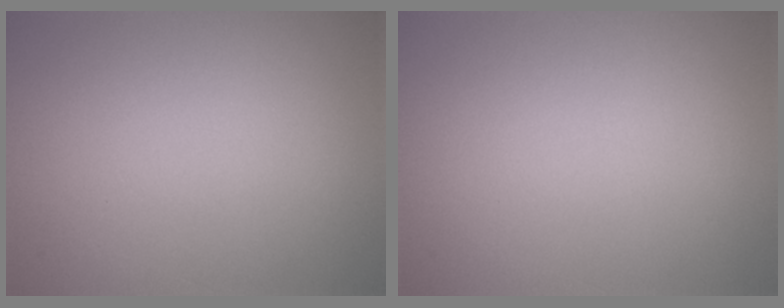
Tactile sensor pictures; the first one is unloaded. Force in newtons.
{"total": 0.0}